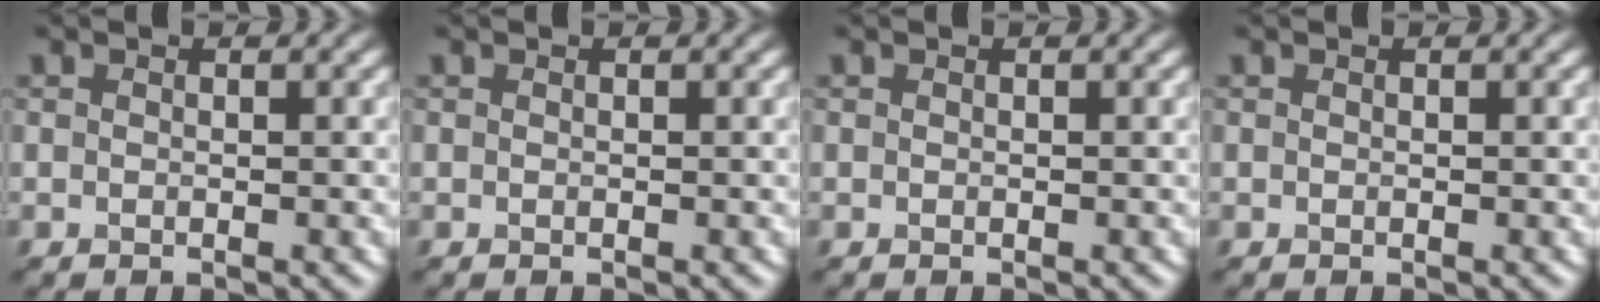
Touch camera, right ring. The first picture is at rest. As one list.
[{"total": 0.0}, {"total": 0.0}, {"total": 0.0}]